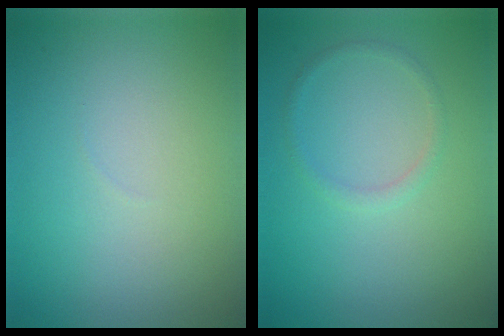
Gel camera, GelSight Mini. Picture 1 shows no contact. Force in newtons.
{"total": 1.0, "press": 0.9, "slide": 0.2}